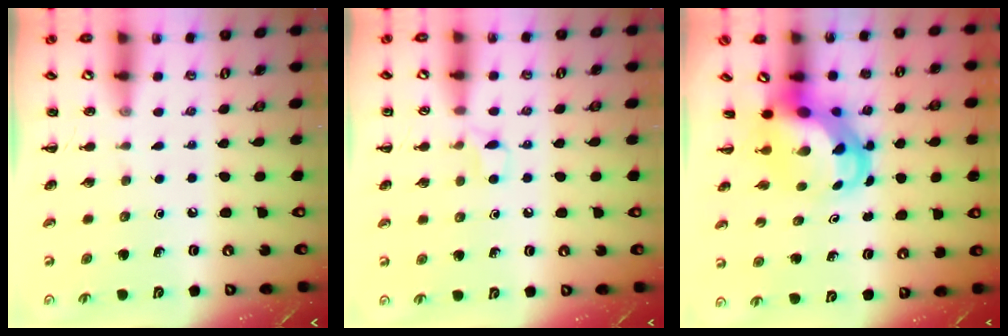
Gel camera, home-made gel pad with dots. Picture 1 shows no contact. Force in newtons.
{"total": 3.7, "press": 3.5, "slide": 1.2}
{"total": 5.7, "press": 5.5, "slide": 1.5}